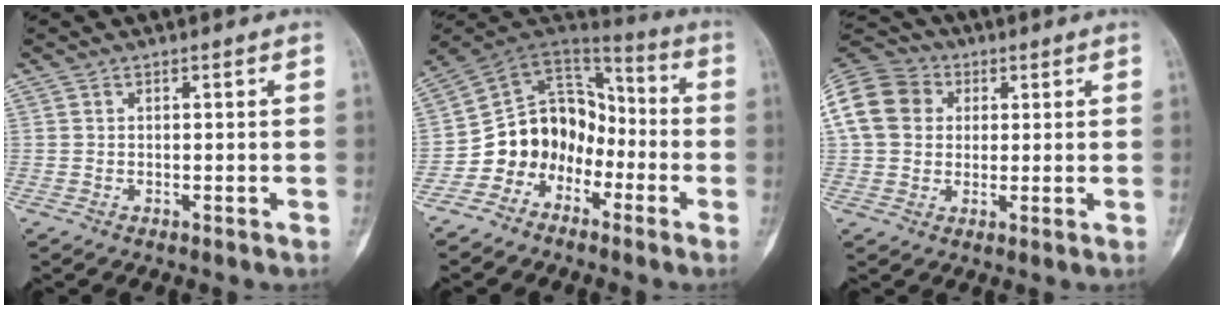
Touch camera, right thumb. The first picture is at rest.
{"total": 13.0, "force": [-6.0, 10.3, 5.2], "torque": [-0.049, 0.099, -0.120]}
{"total": 14.2, "force": [3.1, 11.7, 7.3], "torque": [-0.146, 0.027, 0.047]}